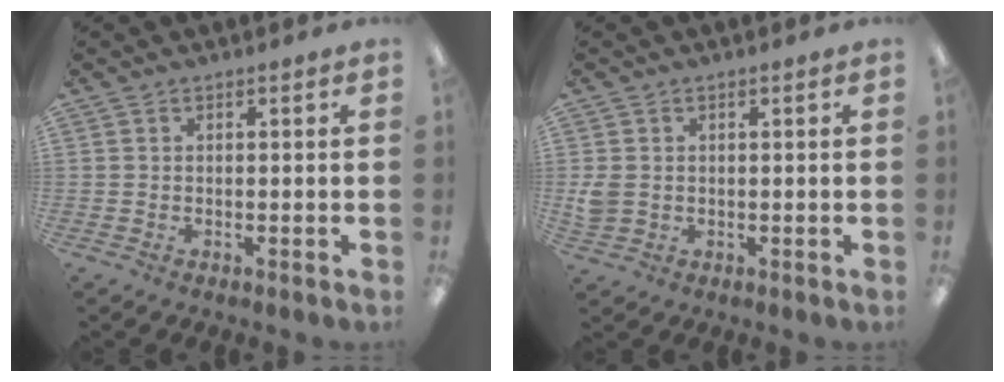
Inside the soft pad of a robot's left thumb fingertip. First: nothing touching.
{"total": 3.1, "force": [0.3, 2.6, 1.6], "torque": [-0.023, 0.002, 0.006]}